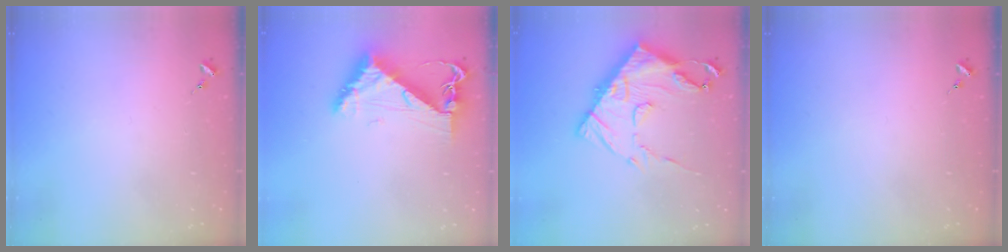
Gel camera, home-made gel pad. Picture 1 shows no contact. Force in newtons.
{"total": 8.3, "press": 8.2, "slide": 1.0}
{"total": 20.8, "press": 20.7, "slide": 2.0}
{"total": 0.0}